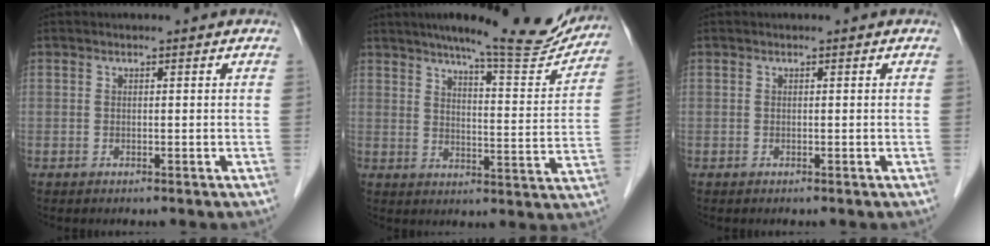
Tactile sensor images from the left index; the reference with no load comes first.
{"total": 16.7, "force": [14.9, 1.5, 7.5], "torque": [-0.099, -0.034, 0.188]}
{"total": 0.0}